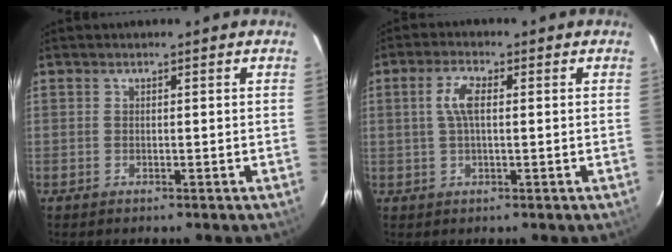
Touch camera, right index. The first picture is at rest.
{"total": 4.4, "force": [0.6, 1.6, 4.1], "torque": [-0.083, 0.008, 0.013]}